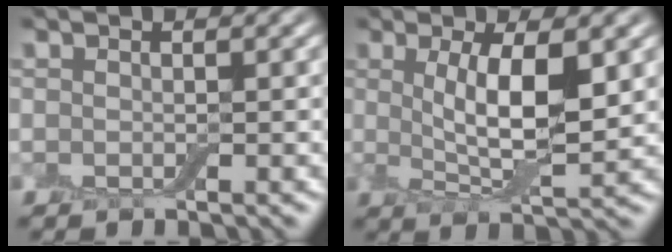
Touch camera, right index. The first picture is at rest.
{"total": 6.7, "force": [1.3, 2.1, 6.2], "torque": [-0.109, -0.005, 0.025]}